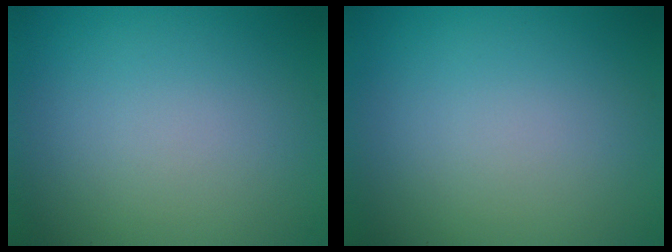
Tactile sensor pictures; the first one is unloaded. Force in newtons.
{"total": 0.0}